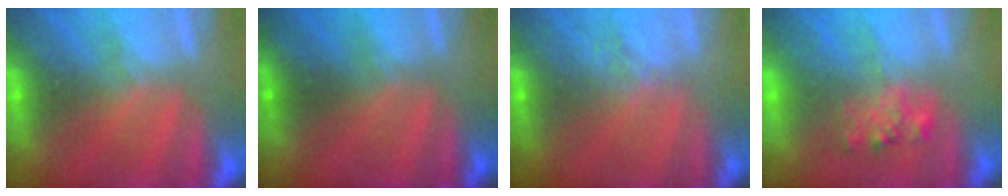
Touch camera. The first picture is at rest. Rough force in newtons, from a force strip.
{"total": 2.4}
{"total": 2.3}
{"total": 2.2}